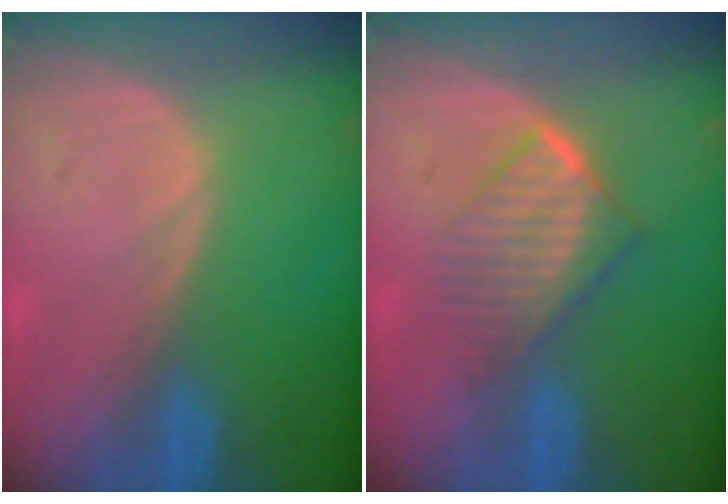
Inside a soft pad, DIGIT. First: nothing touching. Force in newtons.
{"total": 6.7, "press": 5.9, "slide": 3.2}